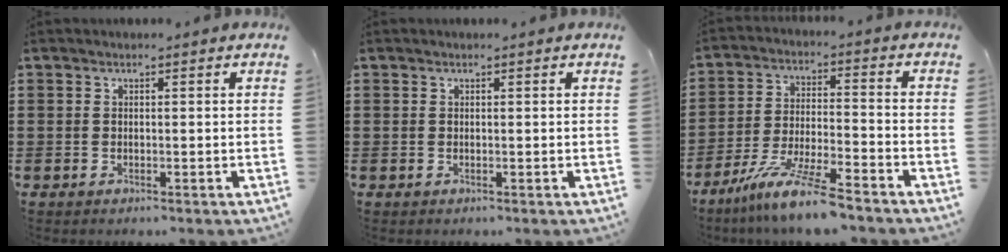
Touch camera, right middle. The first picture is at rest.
{"total": 0.0}
{"total": 9.9, "force": [-8.1, 0.1, 5.7], "torque": [-0.116, -0.002, -0.158]}